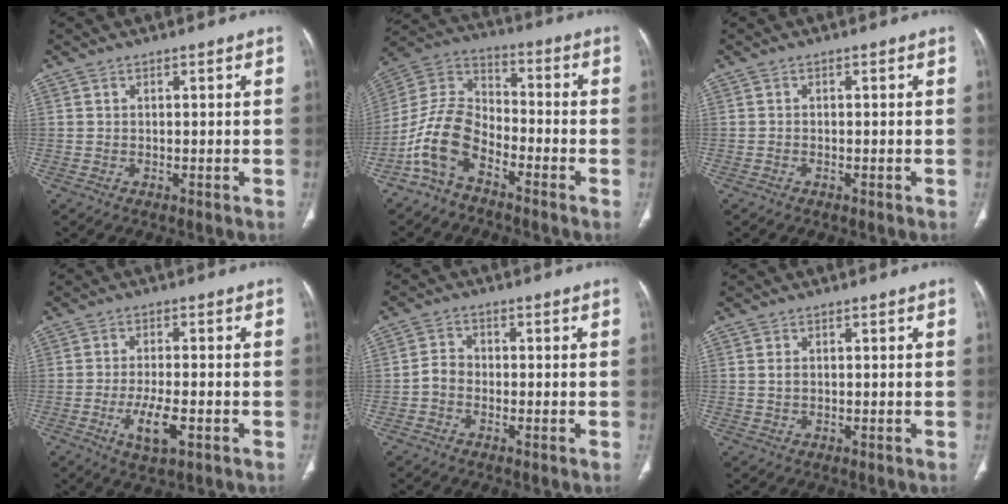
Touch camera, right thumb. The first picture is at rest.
{"total": 11.4, "force": [-6.6, 6.3, 6.8], "torque": [-0.130, 0.063, -0.143]}
{"total": 0.0}
{"total": 6.7, "force": [-2.4, 2.3, 5.8], "torque": [-0.104, 0.002, -0.039]}
{"total": 2.5, "force": [-0.9, 2.0, 1.2], "torque": [-0.010, 0.011, -0.026]}
{"total": 1.5, "force": [0.3, 1.0, 1.1], "torque": [-0.020, -0.001, 0.007]}